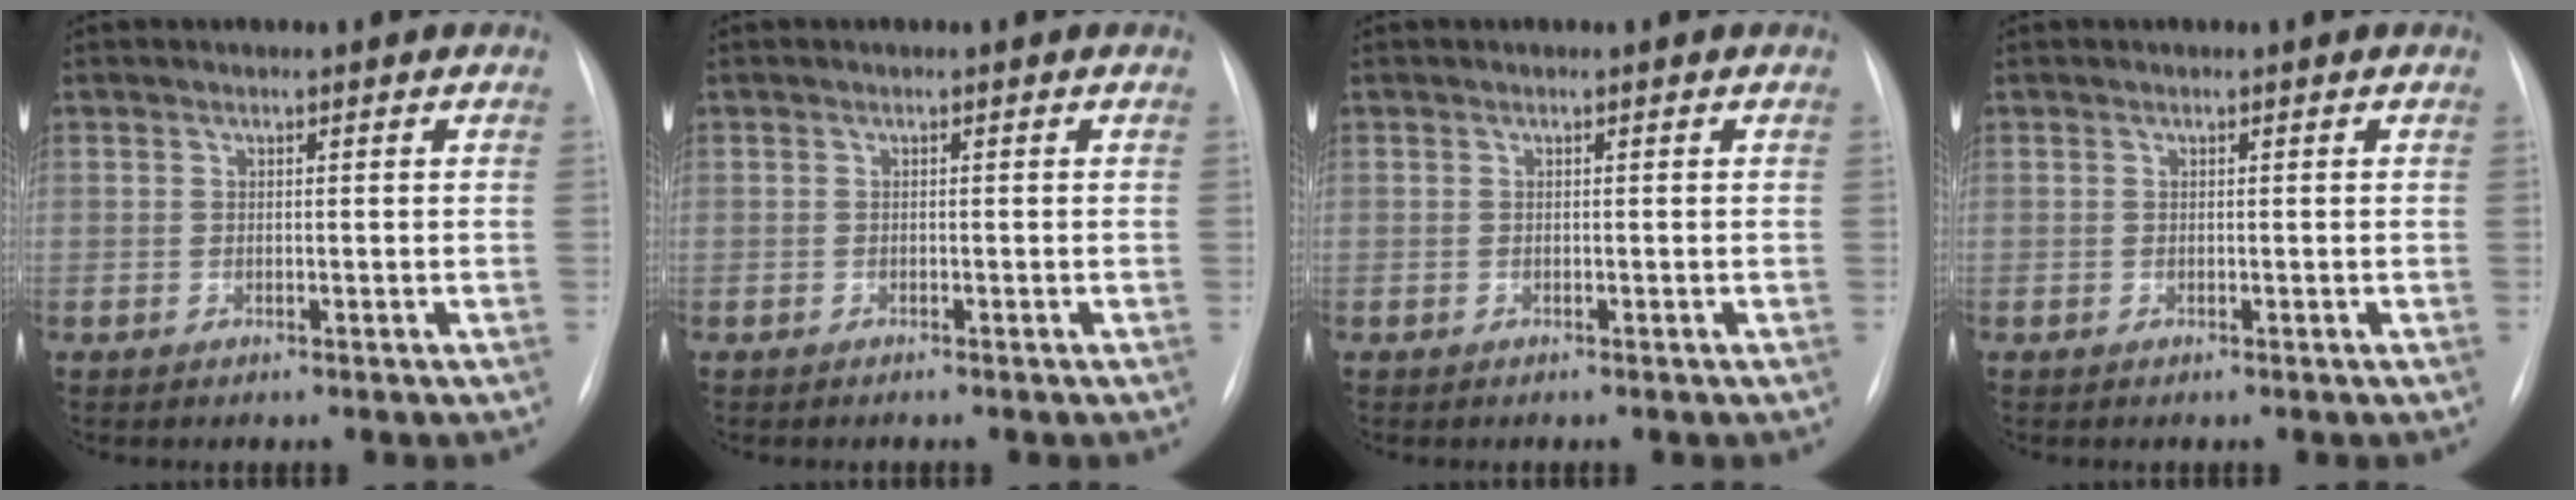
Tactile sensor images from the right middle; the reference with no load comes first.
{"total": 0.0}
{"total": 0.0}
{"total": 0.0}